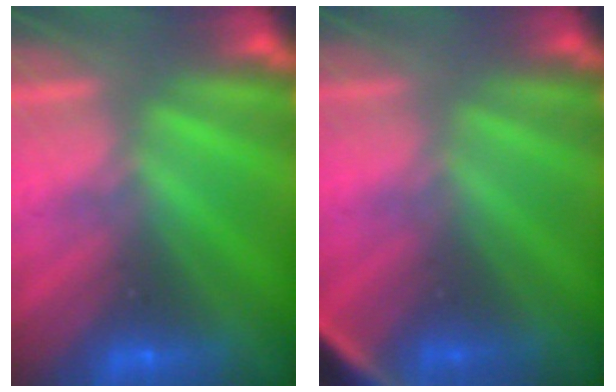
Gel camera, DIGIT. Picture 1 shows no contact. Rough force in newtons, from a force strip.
{"total": 3.0}